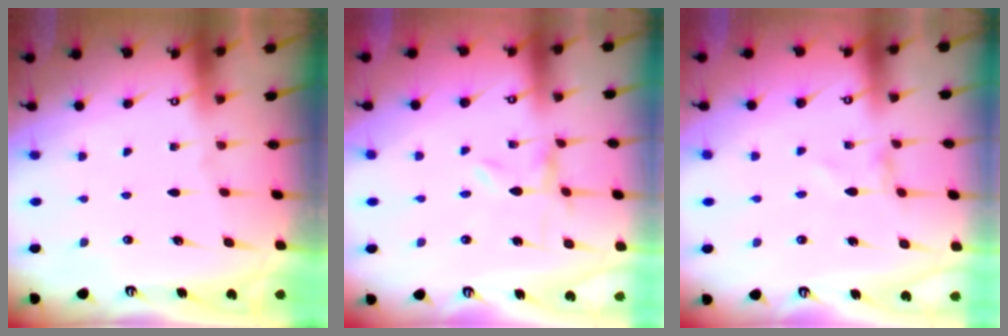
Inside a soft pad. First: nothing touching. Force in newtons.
{"total": 0.0}
{"total": 0.8, "press": 0.8, "slide": 0.1}